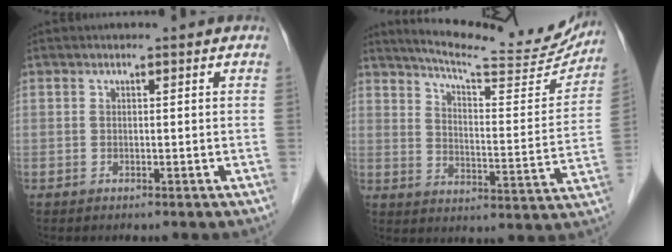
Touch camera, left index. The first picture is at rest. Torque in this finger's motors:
{"motor_torque": [0.43, -0.79, 0.07, 0.02]}